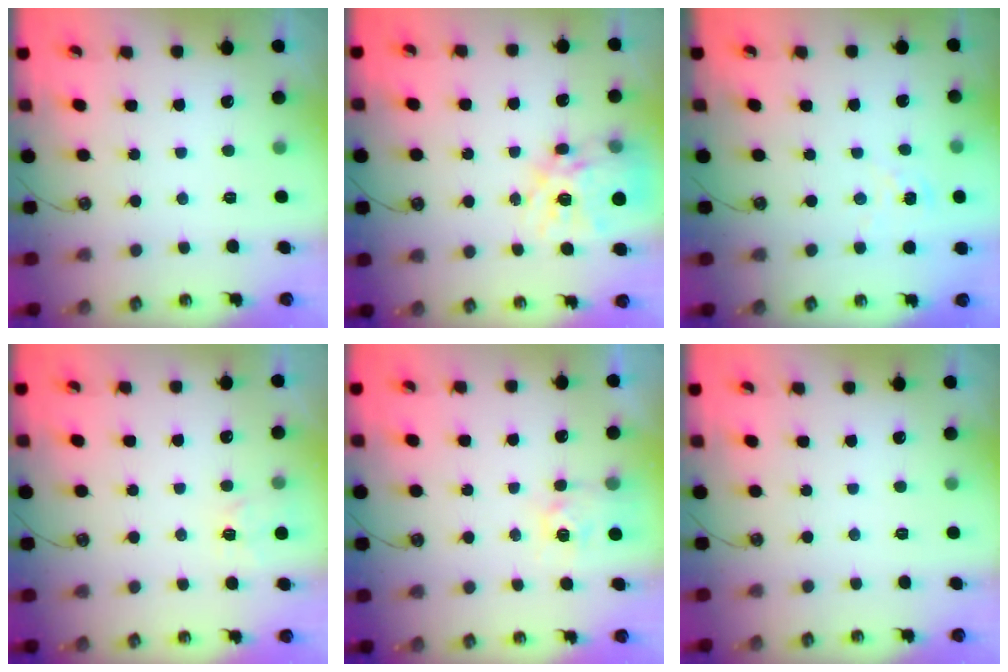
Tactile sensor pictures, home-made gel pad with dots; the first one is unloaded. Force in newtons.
{"total": 18.3, "press": 18.2, "slide": 1.7}
{"total": 1.6, "press": 1.6, "slide": 0.2}
{"total": 4.7, "press": 4.6, "slide": 0.6}
{"total": 4.3, "press": 4.3, "slide": 0.4}
{"total": 0.0}